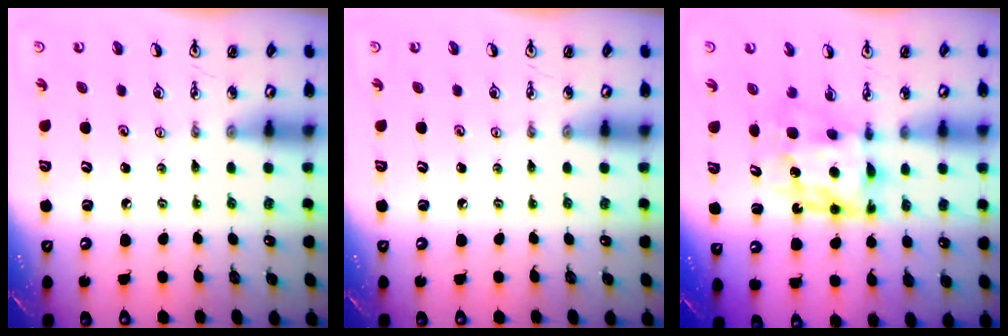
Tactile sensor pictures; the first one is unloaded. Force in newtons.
{"total": 0.0}
{"total": 6.7, "press": 6.7, "slide": 1.0}